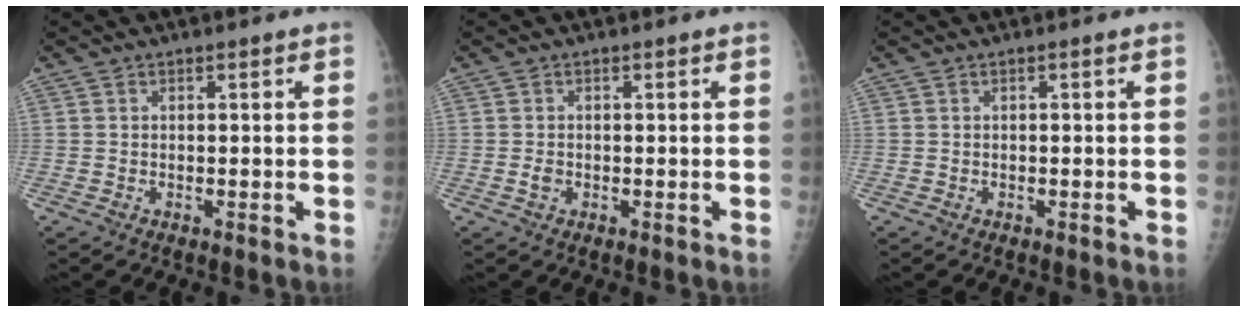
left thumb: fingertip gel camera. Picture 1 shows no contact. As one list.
[{"total": 1.3, "force": [-0.1, 1.1, 0.8], "torque": [-0.008, 0.001, -0.001]}, {"total": 0.0}]